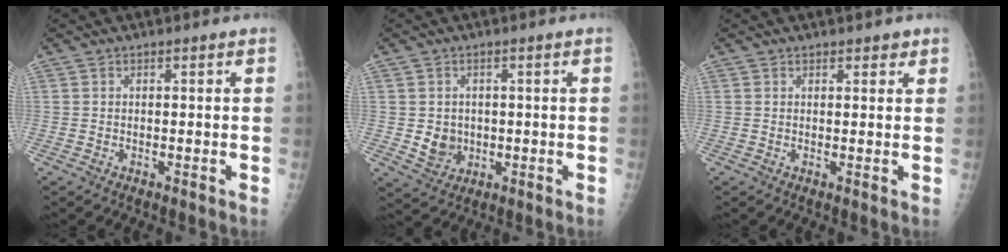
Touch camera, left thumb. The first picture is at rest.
{"total": 4.8, "force": [-0.2, 4.3, 2.2], "torque": [-0.014, 0.000, 0.008]}
{"total": 1.8, "force": [1.3, 1.0, 0.7], "torque": [0.009, -0.005, 0.012]}